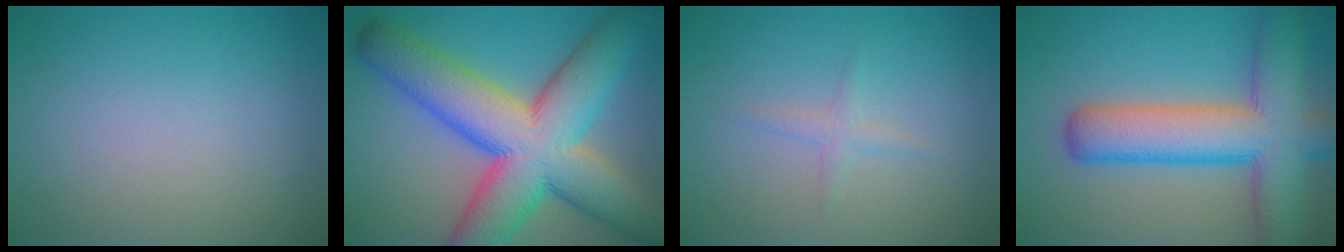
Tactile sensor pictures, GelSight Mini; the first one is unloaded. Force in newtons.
{"total": 14.8, "press": 14.8, "slide": 0.5}
{"total": 1.1, "press": 1.1, "slide": 0.0}
{"total": 9.8, "press": 9.8, "slide": 0.3}